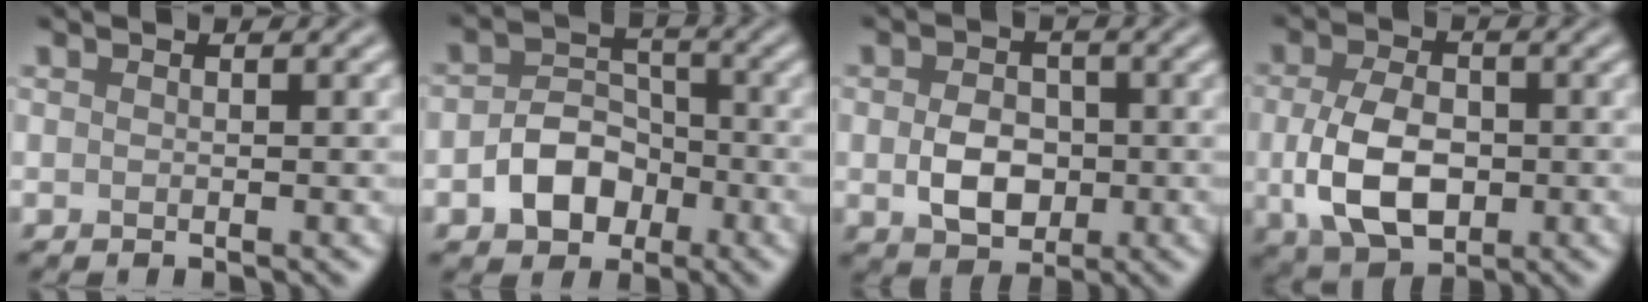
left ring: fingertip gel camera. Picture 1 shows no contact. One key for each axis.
{"total": 4.9, "fx": -1.9, "fy": 3.6, "fz": 2.7, "tx": -0.038, "ty": 0.002, "tz": -0.036}
{"total": 4.3, "fx": -0.5, "fy": 3.2, "fz": 2.9, "tx": -0.051, "ty": -0.002, "tz": -0.012}
{"total": 6.8, "fx": -0.8, "fy": 4.3, "fz": 5.1, "tx": -0.113, "ty": -0.009, "tz": -0.014}